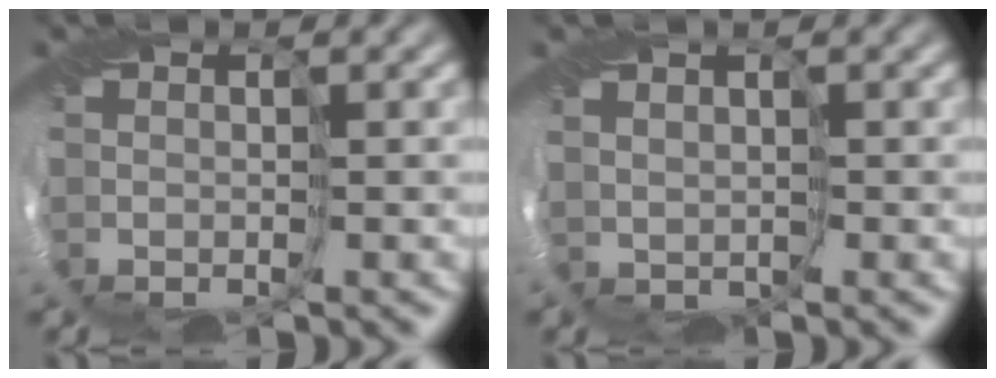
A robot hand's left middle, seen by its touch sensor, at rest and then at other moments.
{"total": 1.3, "force": [0.6, 1.0, 0.6], "torque": [-0.016, -0.001, 0.010]}